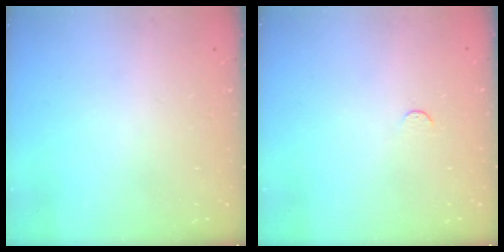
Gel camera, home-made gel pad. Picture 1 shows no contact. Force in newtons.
{"total": 3.7, "press": 3.7, "slide": 0.4}